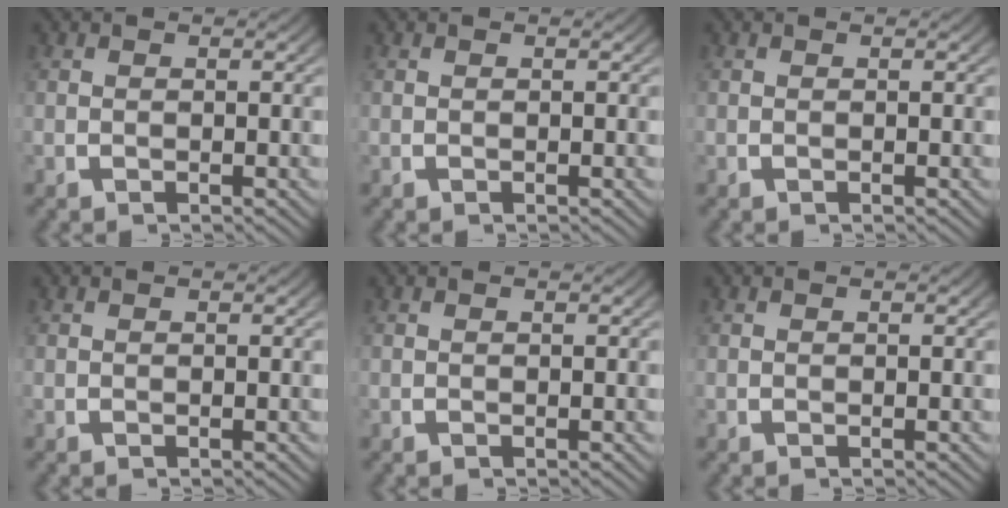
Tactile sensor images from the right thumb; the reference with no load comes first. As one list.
[{"total": 0.0}, {"total": 0.0}, {"total": 0.0}, {"total": 0.0}, {"total": 0.0}]